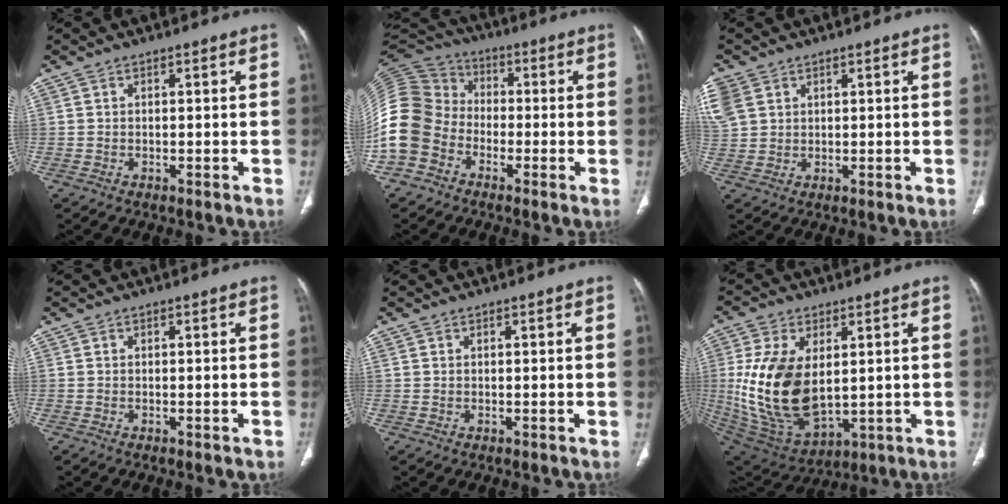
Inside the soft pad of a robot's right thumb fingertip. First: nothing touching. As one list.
[{"total": 17.6, "force": [-5.6, 14.4, 8.5], "torque": [-0.195, 0.062, -0.114]}, {"total": 10.5, "force": [4.3, 8.3, 4.7], "torque": [-0.146, 0.015, 0.095]}, {"total": 0.7, "force": [-0.4, 0.1, 0.6], "torque": [-0.004, 0.001, -0.005]}, {"total": 0.0}, {"total": 19.3, "force": [1.7, 11.2, 15.6], "torque": [-0.301, -0.018, 0.055]}]